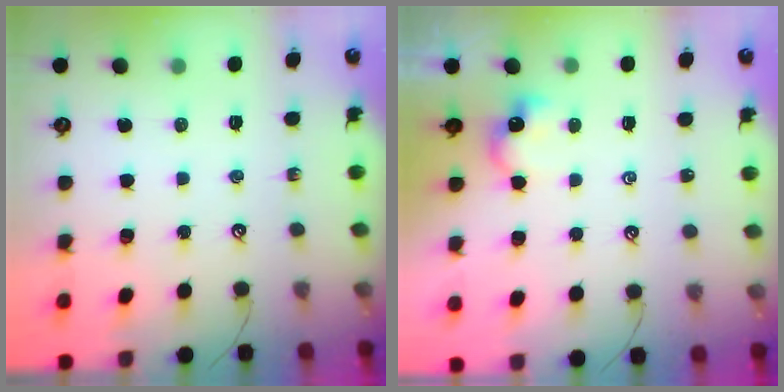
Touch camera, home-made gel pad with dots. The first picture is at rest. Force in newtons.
{"total": 1.7, "press": 1.7, "slide": 0.4}